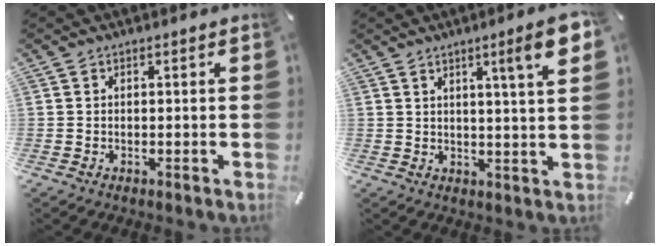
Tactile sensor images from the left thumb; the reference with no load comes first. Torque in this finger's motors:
{"motor_torque": [1.29, 1.16, 0.97, -0.57, 0.29]}